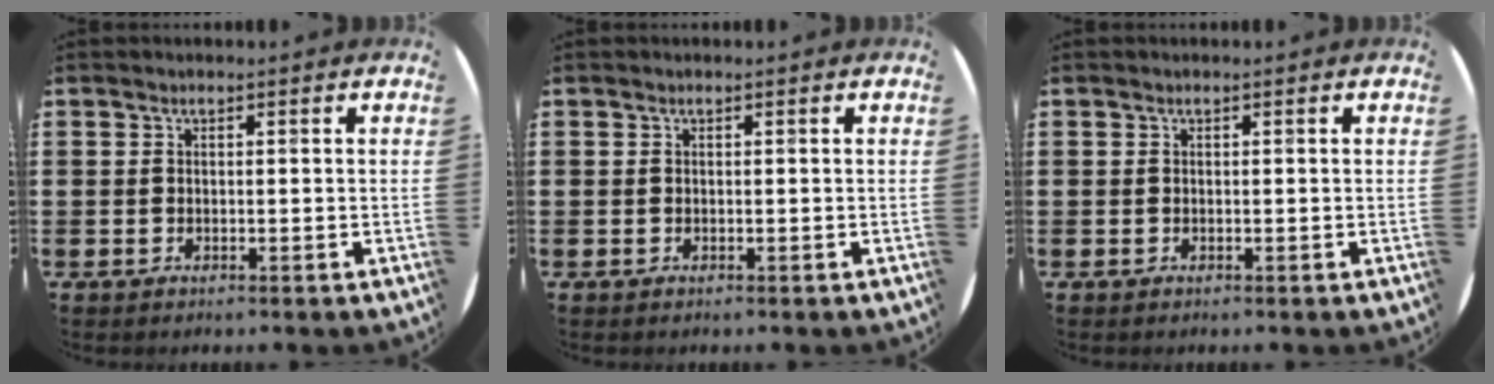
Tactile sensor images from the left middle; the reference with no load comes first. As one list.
[{"total": 0.0}, {"total": 0.0}]